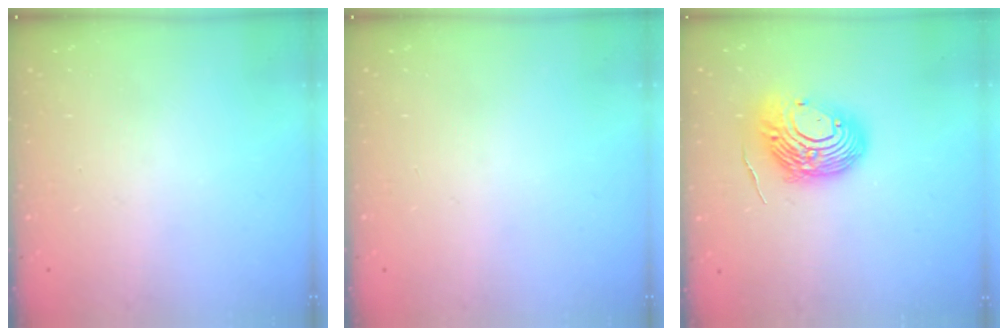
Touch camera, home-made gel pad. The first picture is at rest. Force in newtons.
{"total": 0.0}
{"total": 14.9, "press": 14.8, "slide": 1.6}